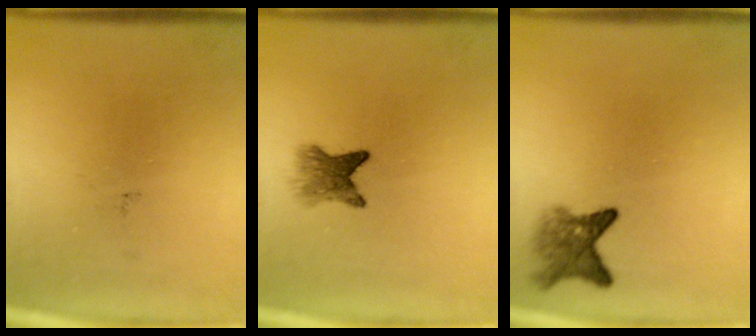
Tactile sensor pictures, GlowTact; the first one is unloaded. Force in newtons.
{"total": 3.9}
{"total": 3.9}